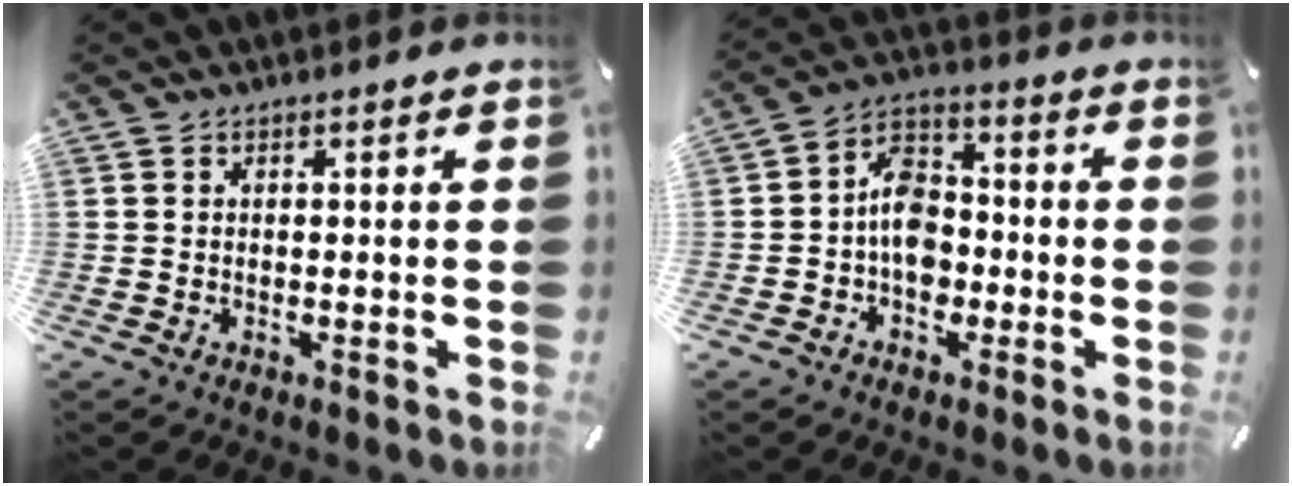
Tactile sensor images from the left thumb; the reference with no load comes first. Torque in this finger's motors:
{"motor_torque": [0.99, 1.26, 0.76, 0.17, 0.11]}